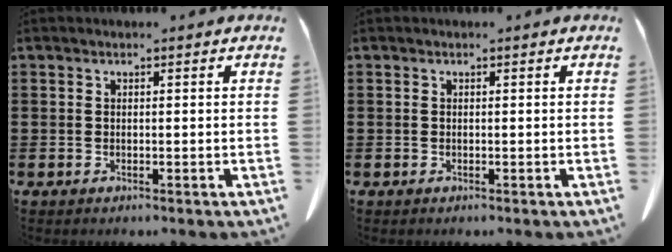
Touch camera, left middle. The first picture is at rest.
{"total": 0.0}